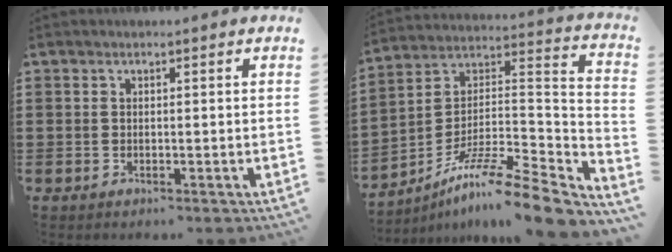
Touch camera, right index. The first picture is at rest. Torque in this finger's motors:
{"motor_torque": [1.21, 0.92, 0.28, 0.16]}